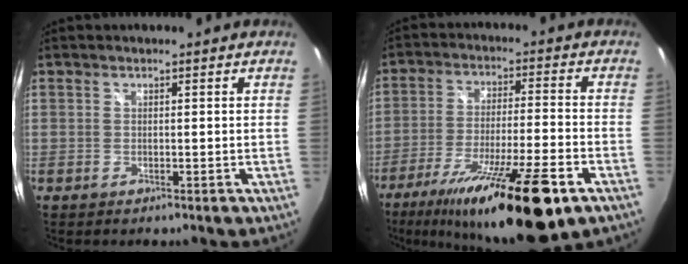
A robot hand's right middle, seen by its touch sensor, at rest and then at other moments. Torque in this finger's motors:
{"motor_torque": [1.72, -0.42, 0.98, 0.21]}